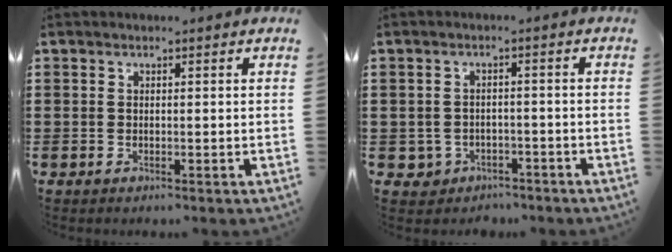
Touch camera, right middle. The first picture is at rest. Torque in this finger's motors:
{"motor_torque": [-0.05, -0.06, 0.07, -0.01]}